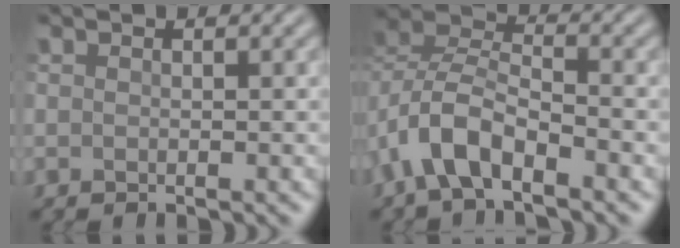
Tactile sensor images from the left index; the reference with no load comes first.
{"total": 5.7, "force": [-3.1, 2.7, 3.9], "torque": [-0.072, 0.009, -0.068]}